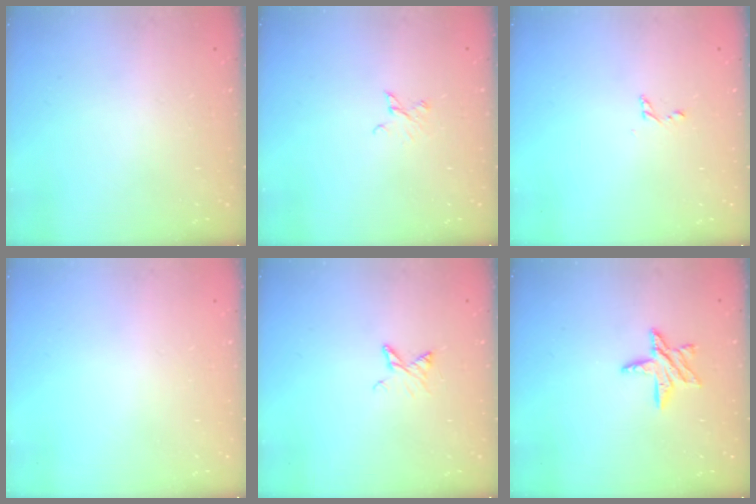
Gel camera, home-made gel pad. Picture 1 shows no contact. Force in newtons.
{"total": 2.1, "press": 2.1, "slide": 0.3}
{"total": 2.5, "press": 2.5, "slide": 0.2}
{"total": 0.0}
{"total": 3.6, "press": 3.6, "slide": 0.4}
{"total": 8.1, "press": 8.1, "slide": 0.3}